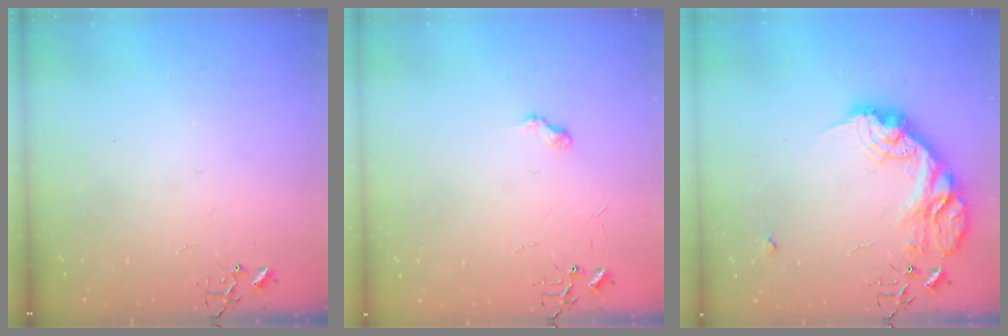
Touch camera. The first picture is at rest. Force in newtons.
{"total": 6.6, "press": 6.6, "slide": 0.7}
{"total": 19.5, "press": 19.5, "slide": 1.3}